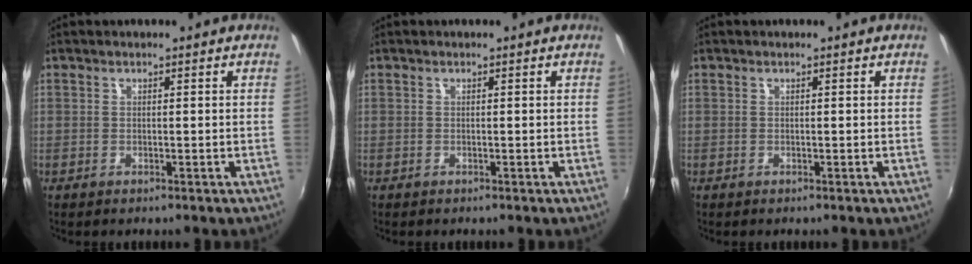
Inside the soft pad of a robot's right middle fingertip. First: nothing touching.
{"total": 0.0}
{"total": 0.0}